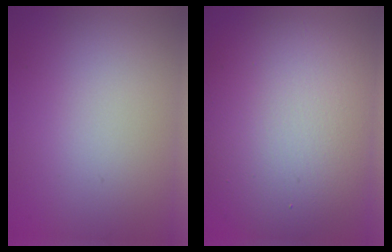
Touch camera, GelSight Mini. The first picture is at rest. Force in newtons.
{"total": 11.9, "press": 11.8, "slide": 0.7}